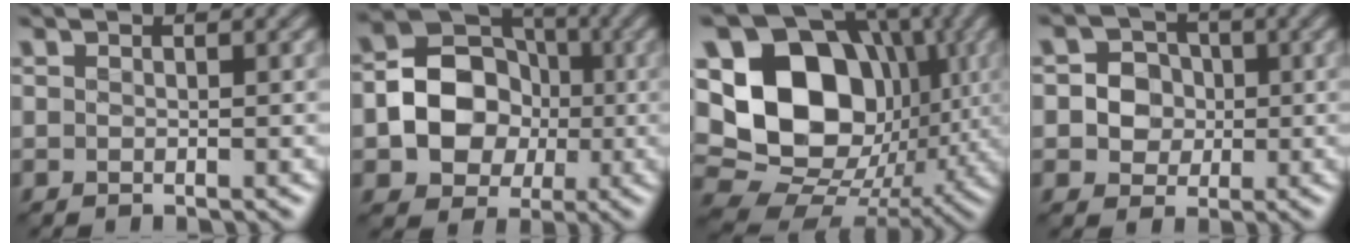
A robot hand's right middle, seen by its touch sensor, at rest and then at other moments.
{"total": 8.2, "force": [-1.2, 6.6, 4.8], "torque": [-0.068, 0.001, -0.037]}
{"total": 16.3, "force": [2.0, 12.7, 10.1], "torque": [-0.168, 0.007, 0.041]}
{"total": 3.9, "force": [0.0, 3.6, 1.5], "torque": [-0.014, 0.012, -0.016]}